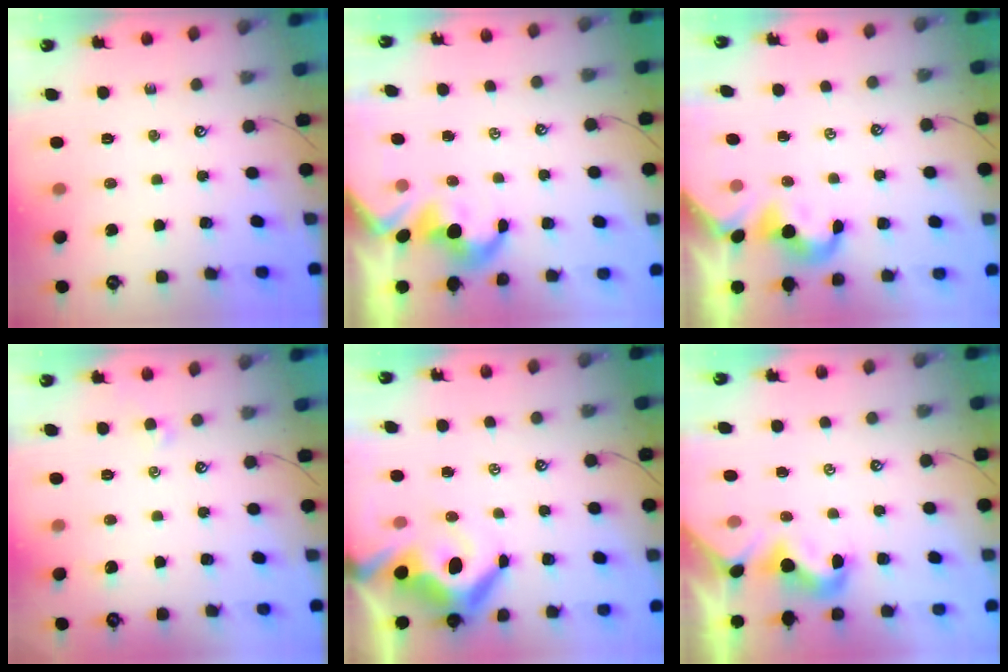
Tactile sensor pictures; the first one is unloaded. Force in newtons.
{"total": 1.7, "press": 1.4, "slide": 0.9}
{"total": 1.1, "press": 1.1, "slide": 0.3}
{"total": 0.8, "press": 0.7, "slide": 0.4}
{"total": 11.7, "press": 11.5, "slide": 2.1}
{"total": 1.0, "press": 0.9, "slide": 0.4}